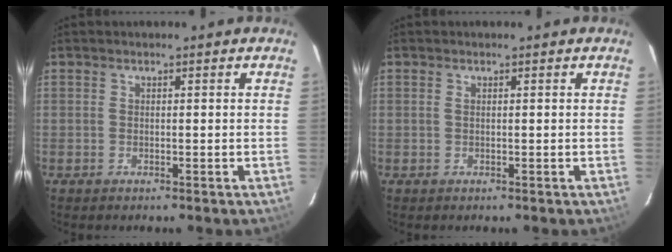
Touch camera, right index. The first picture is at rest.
{"total": 0.0}